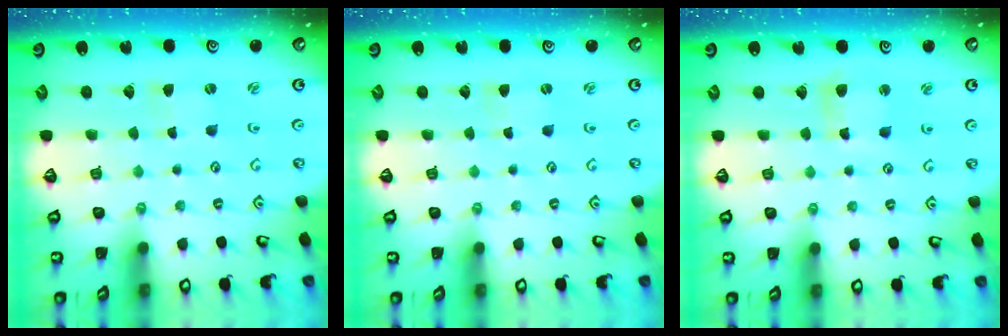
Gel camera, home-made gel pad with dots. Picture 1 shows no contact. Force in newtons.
{"total": 0.8, "press": 0.7, "slide": 0.2}
{"total": 4.3, "press": 4.2, "slide": 0.5}